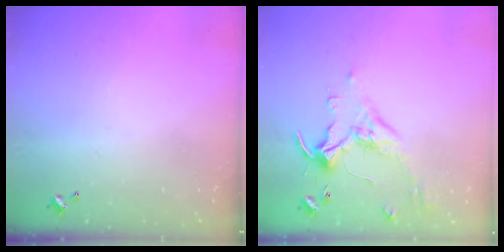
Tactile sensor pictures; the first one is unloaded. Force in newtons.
{"total": 0.9, "press": 0.5, "slide": 0.7}